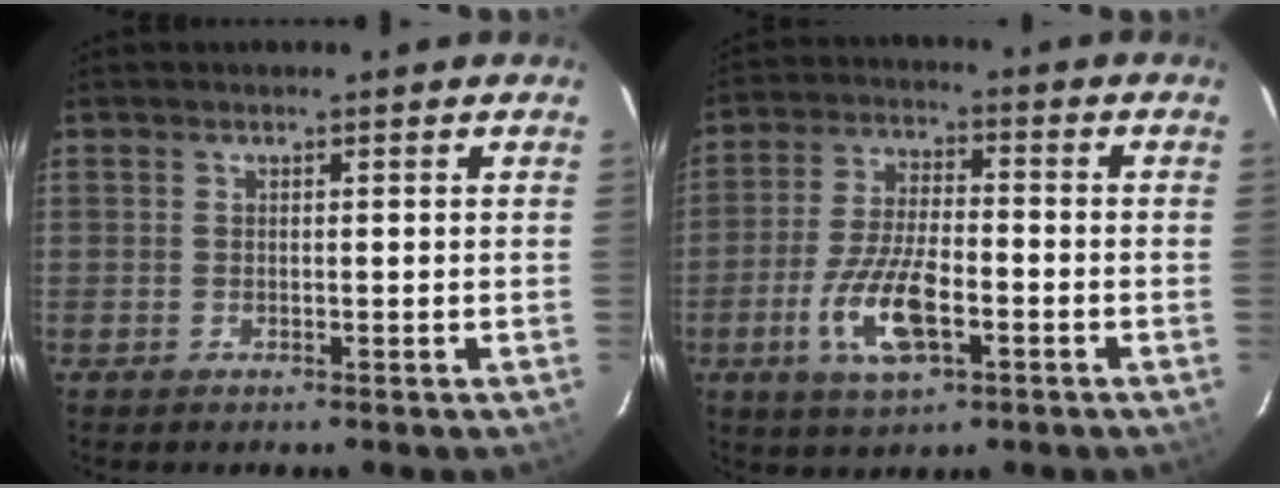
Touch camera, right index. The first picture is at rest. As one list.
[{"total": 11.6, "force": [-4.3, 4.5, 9.8], "torque": [-0.207, -0.007, -0.077]}]